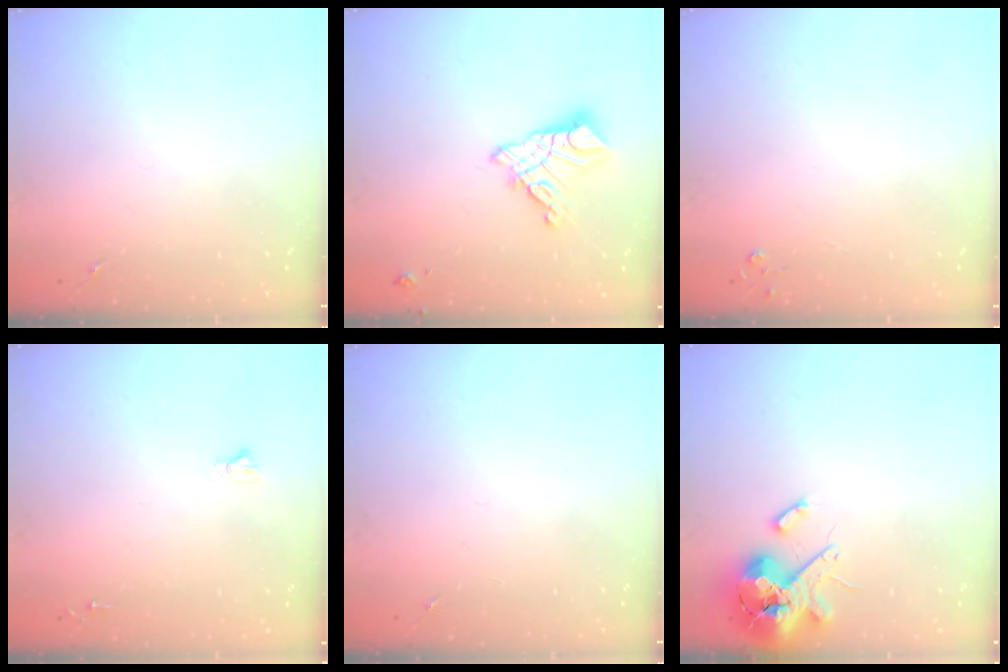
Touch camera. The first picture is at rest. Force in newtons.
{"total": 12.6, "press": 12.5, "slide": 1.1}
{"total": 2.7, "press": 2.7, "slide": 0.3}
{"total": 2.4, "press": 2.4, "slide": 0.2}
{"total": 0.0}
{"total": 13.2, "press": 13.0, "slide": 2.2}